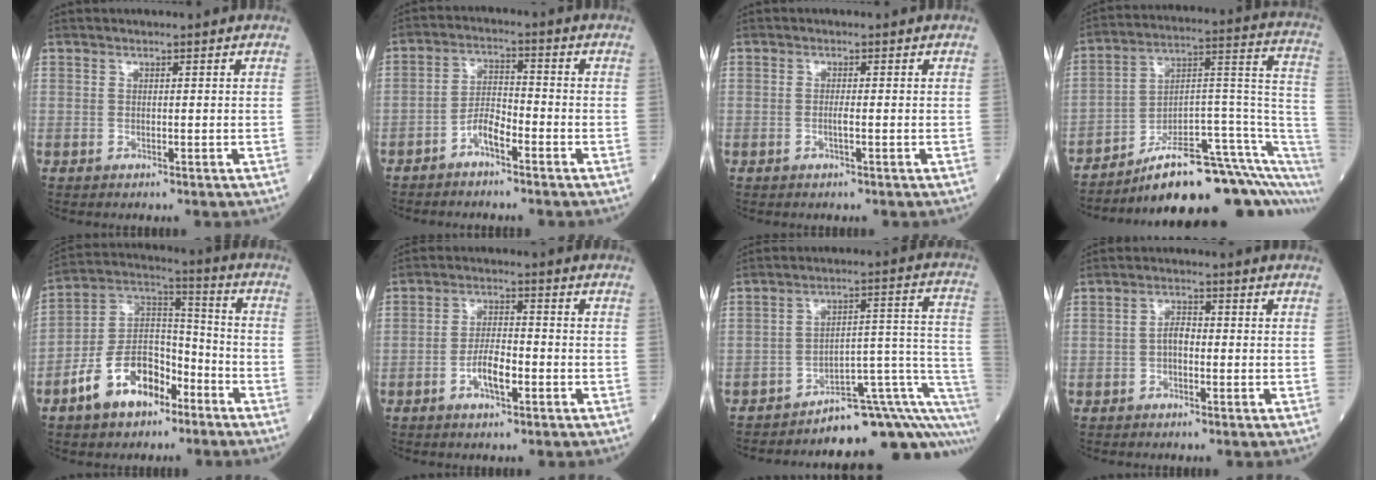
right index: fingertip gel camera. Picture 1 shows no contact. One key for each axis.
{"total": 4.1, "fx": -2.7, "fy": 1.1, "fz": 2.9, "tx": -0.056, "ty": 0.012, "tz": -0.050}
{"total": 1.2, "fx": -0.4, "fy": -0.1, "fz": 1.1, "tx": -0.023, "ty": -0.001, "tz": -0.008}
{"total": 21.3, "fx": -15.2, "fy": 5.0, "fz": 14.1, "tx": -0.117, "ty": 0.053, "tz": -0.219}
{"total": 12.6, "fx": -7.1, "fy": 7.0, "fz": 7.8, "tx": -0.162, "ty": 0.023, "tz": -0.128}
{"total": 5.0, "fx": -2.0, "fy": 1.5, "fz": 4.3, "tx": -0.085, "ty": 0.005, "tz": -0.036}
{"total": 14.9, "fx": -11.5, "fy": 3.4, "fz": 8.7, "tx": -0.036, "ty": 0.071, "tz": -0.146}
{"total": 2.3, "fx": -0.5, "fy": 1.2, "fz": 2.0, "tx": -0.032, "ty": 0.006, "tz": -0.010}